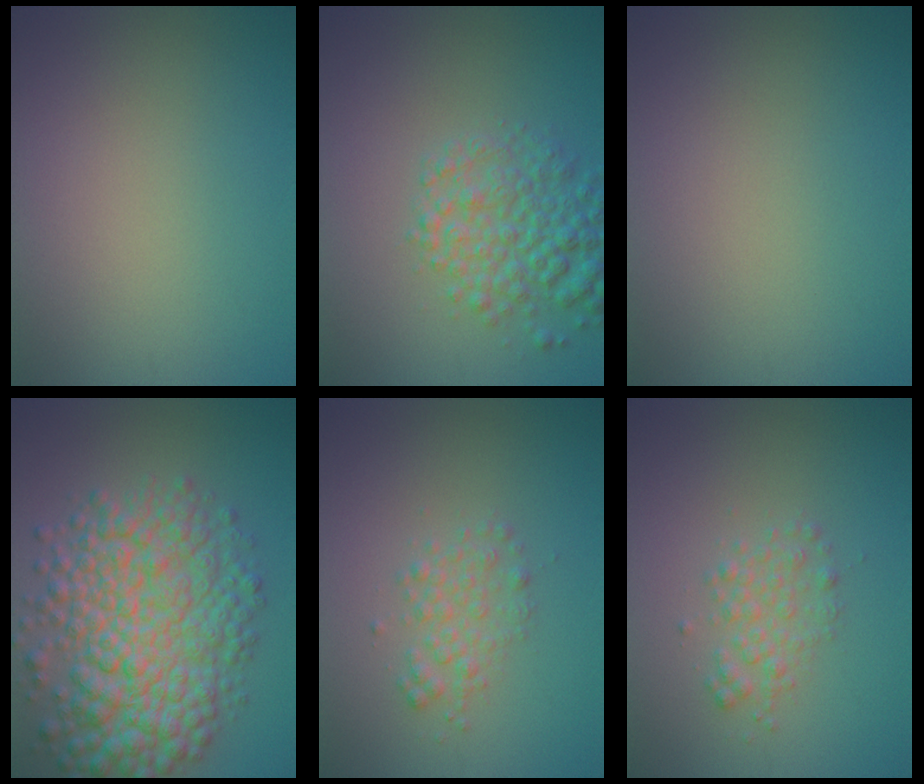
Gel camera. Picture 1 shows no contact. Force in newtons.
{"total": 4.7, "press": 4.7, "slide": 0.3}
{"total": 0.0}
{"total": 10.0, "press": 10.0, "slide": 0.2}
{"total": 2.0, "press": 2.0, "slide": 0.0}
{"total": 2.0, "press": 2.0, "slide": 0.0}